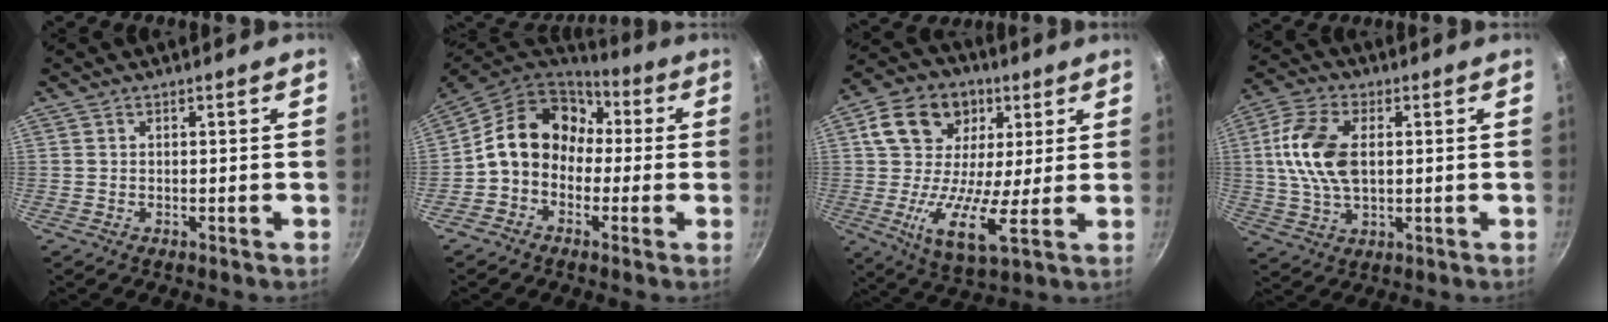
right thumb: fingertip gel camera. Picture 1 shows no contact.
{"total": 15.7, "force": [0.9, 12.6, 9.3], "torque": [-0.130, 0.052, -0.007]}
{"total": 17.3, "force": [3.8, 11.7, 12.2], "torque": [-0.198, -0.002, 0.046]}
{"total": 12.6, "force": [1.6, 7.3, 10.1], "torque": [-0.192, 0.009, 0.025]}